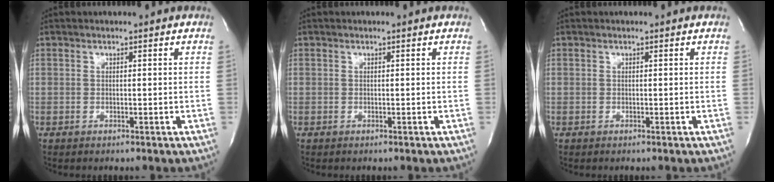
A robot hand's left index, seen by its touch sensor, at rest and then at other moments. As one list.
[{"total": 0.0}, {"total": 0.0}]